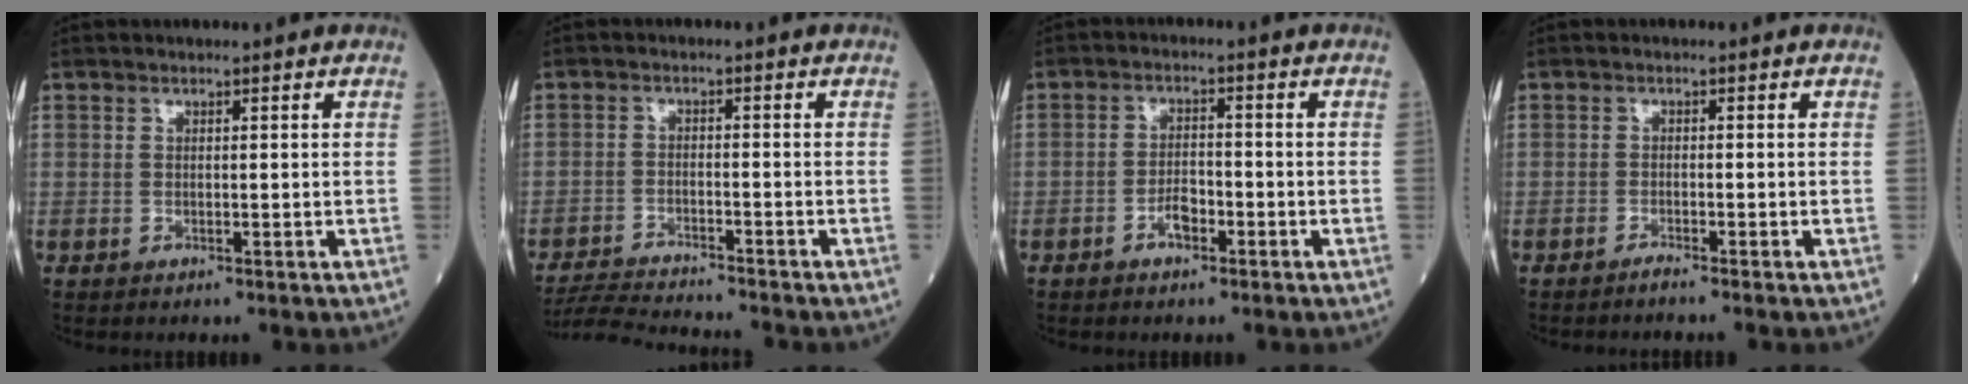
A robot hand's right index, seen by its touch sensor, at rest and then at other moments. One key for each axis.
{"total": 8.2, "fx": -8.0, "fy": -0.3, "fz": 2.0, "tx": -0.033, "ty": -0.013, "tz": -0.136}
{"total": 3.1, "fx": -1.8, "fy": 1.3, "fz": 2.2, "tx": -0.037, "ty": 0.006, "tz": -0.035}
{"total": 1.1, "fx": -1.0, "fy": -0.4, "fz": 0.3, "tx": -0.008, "ty": 0.001, "tz": -0.019}